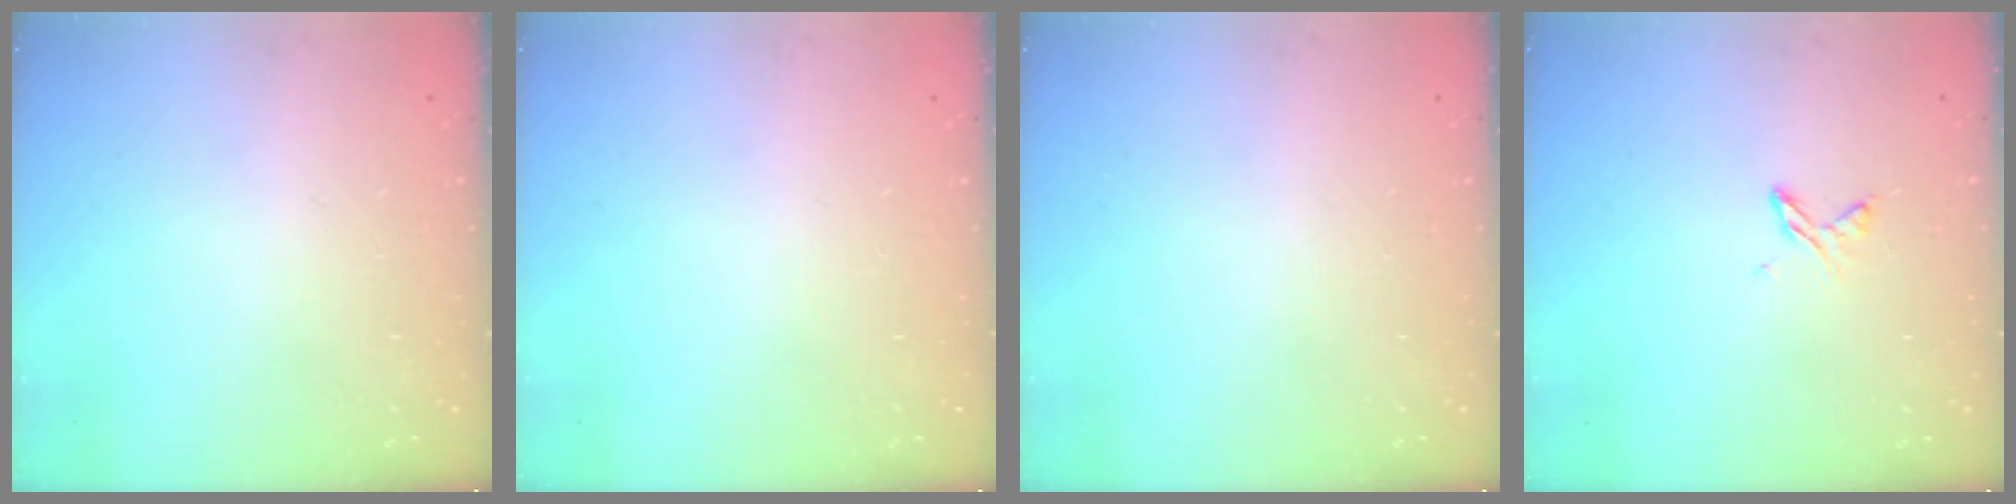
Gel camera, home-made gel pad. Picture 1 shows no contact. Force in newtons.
{"total": 0.0}
{"total": 0.0}
{"total": 4.0, "press": 3.9, "slide": 0.6}